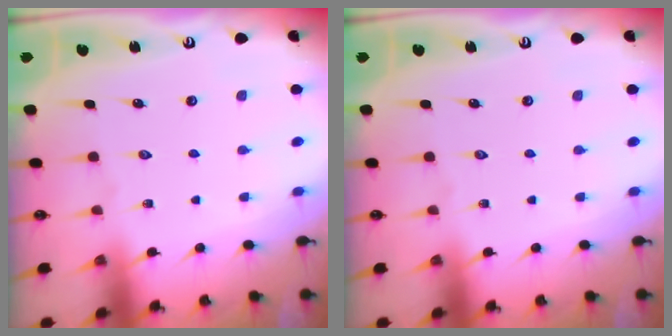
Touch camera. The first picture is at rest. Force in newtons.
{"total": 0.0}